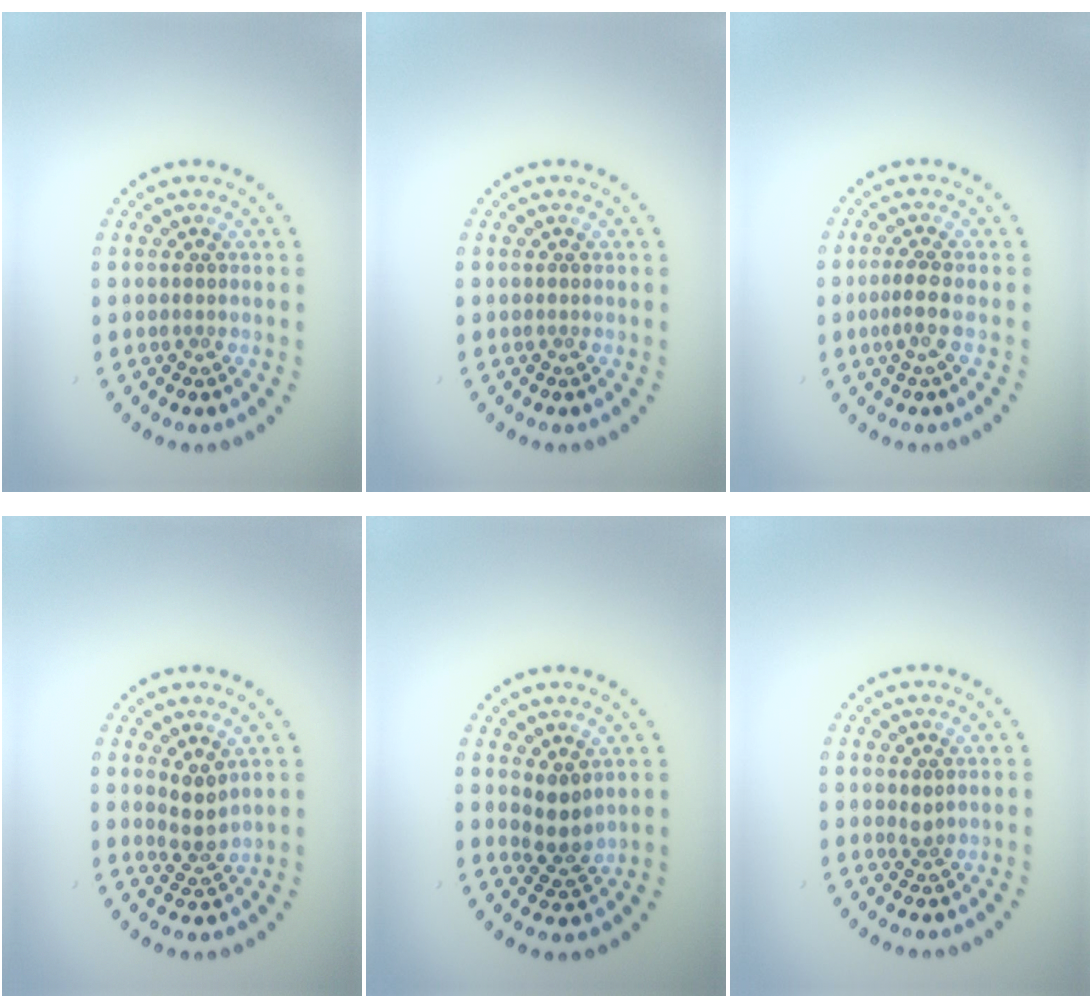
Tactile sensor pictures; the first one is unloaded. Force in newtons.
{"total": 0.0}
{"total": 1.7, "press": 1.3, "slide": 1.1}
{"total": 2.3, "press": 1.7, "slide": 1.5}
{"total": 2.4, "press": 2.0, "slide": 1.4}
{"total": 0.9, "press": 0.6, "slide": 0.7}